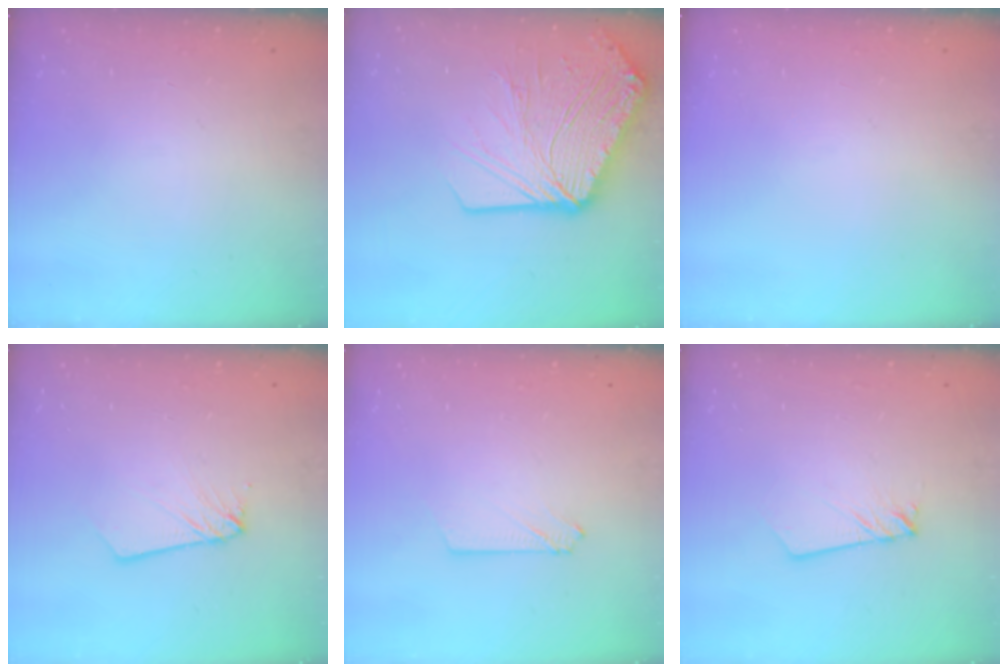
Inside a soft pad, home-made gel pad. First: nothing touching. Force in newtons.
{"total": 21.3, "press": 21.2, "slide": 2.4}
{"total": 0.0}
{"total": 2.5, "press": 2.5, "slide": 0.1}
{"total": 2.6, "press": 2.6, "slide": 0.3}
{"total": 1.9, "press": 1.9, "slide": 0.2}